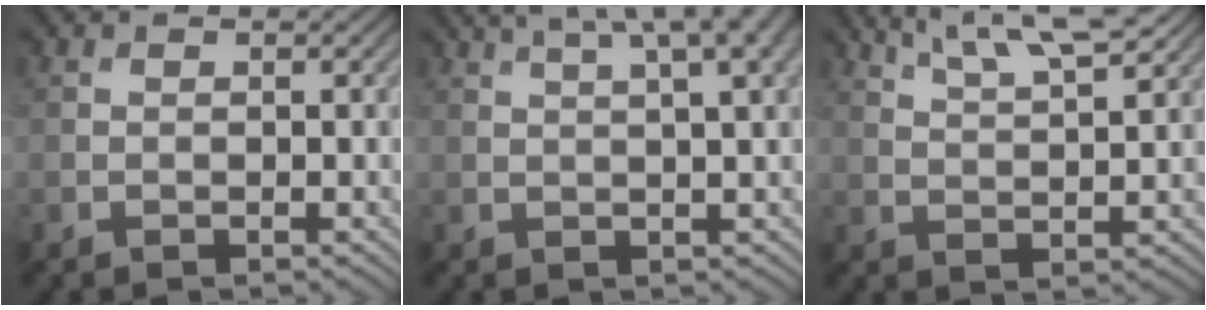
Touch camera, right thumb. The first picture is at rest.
{"total": 10.2, "force": [5.7, 2.7, 8.1], "torque": [-0.111, 0.037, 0.070]}
{"total": 7.6, "force": [5.7, 1.5, 4.7], "torque": [-0.081, 0.005, 0.099]}